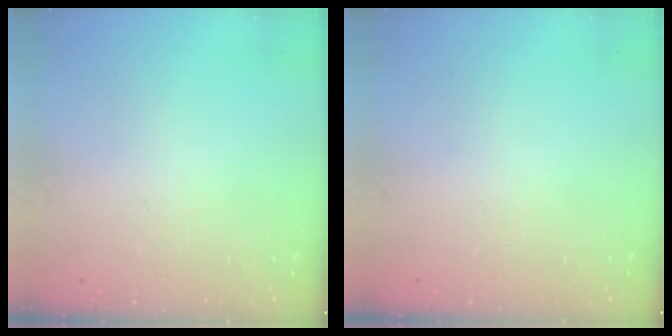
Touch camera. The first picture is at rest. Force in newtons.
{"total": 0.0}